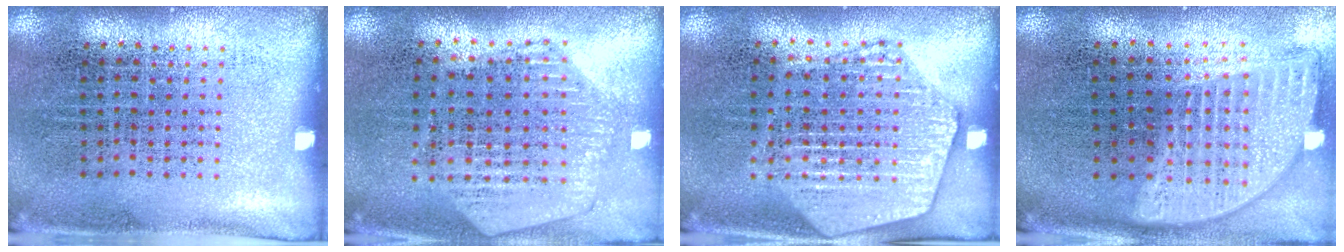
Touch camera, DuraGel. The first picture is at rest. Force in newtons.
{"total": 0.9, "press": 0.8, "slide": 0.1}
{"total": 1.9, "press": 1.9, "slide": 0.2}
{"total": 2.0, "press": 1.6, "slide": 1.2}